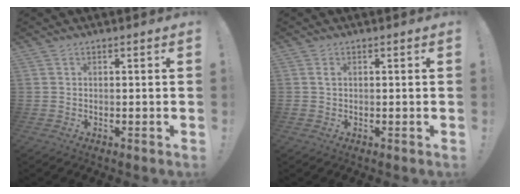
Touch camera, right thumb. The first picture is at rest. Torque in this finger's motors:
{"motor_torque": [0.00, 0.00, 0.03, -0.04, 0.00]}